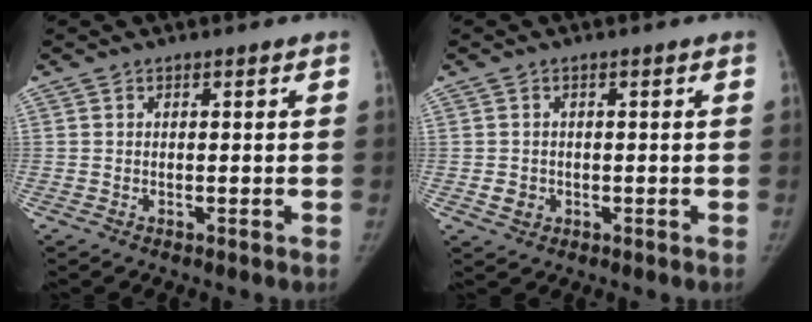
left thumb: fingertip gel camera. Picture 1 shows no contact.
{"total": 2.3, "force": [-0.6, 2.1, 0.9], "torque": [-0.010, 0.003, -0.005]}